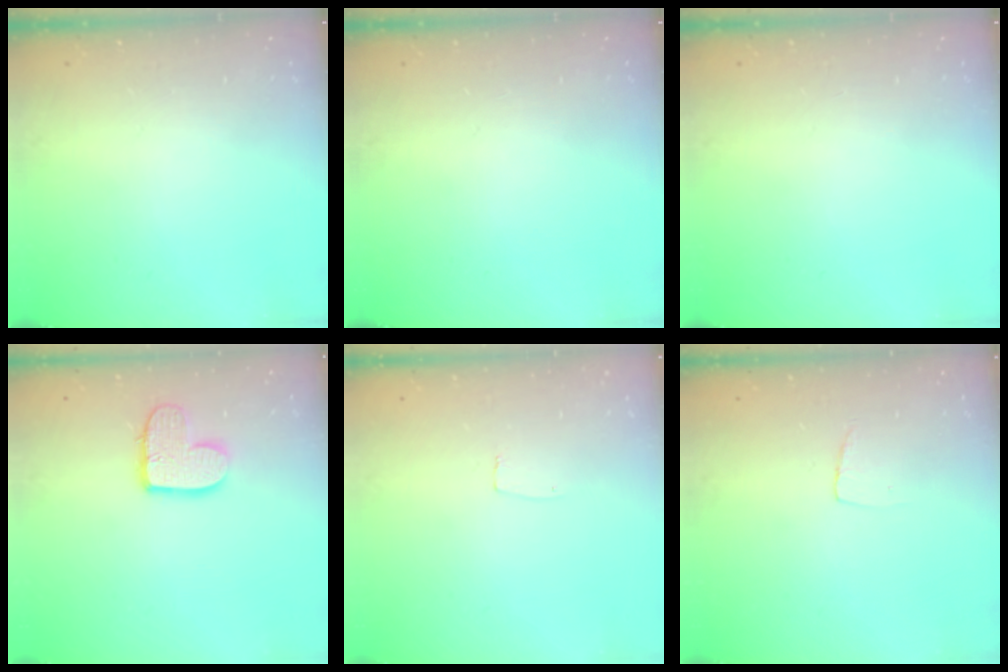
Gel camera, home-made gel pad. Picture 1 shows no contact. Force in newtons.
{"total": 0.0}
{"total": 0.0}
{"total": 10.9, "press": 10.8, "slide": 0.7}
{"total": 3.0, "press": 3.0, "slide": 0.2}
{"total": 3.5, "press": 3.5, "slide": 0.3}